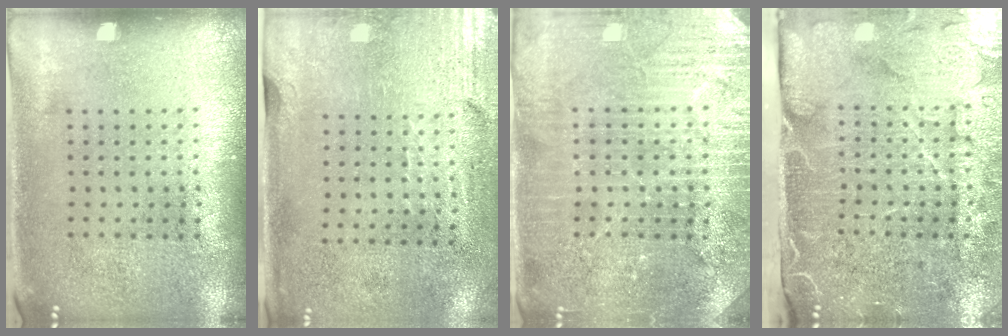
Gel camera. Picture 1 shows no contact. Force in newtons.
{"total": 2.9, "press": 2.5, "slide": 1.5}
{"total": 4.0, "press": 3.8, "slide": 1.2}
{"total": 4.9, "press": 4.1, "slide": 2.8}